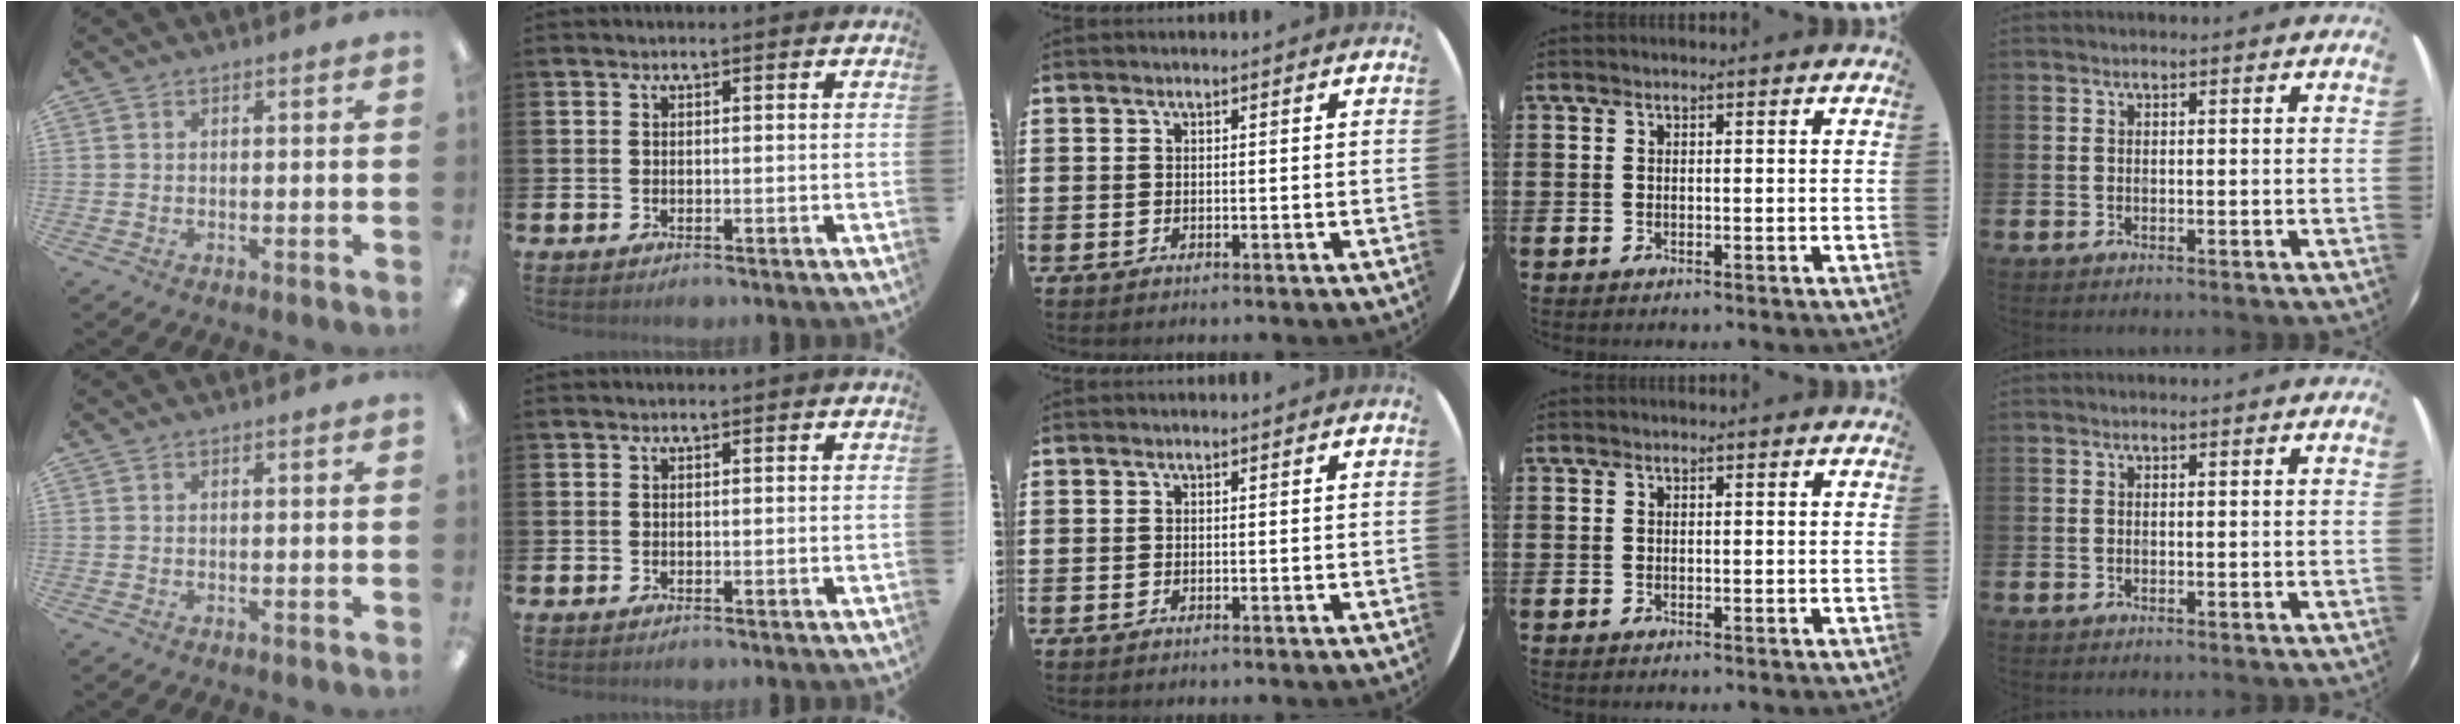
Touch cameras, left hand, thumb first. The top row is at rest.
{}